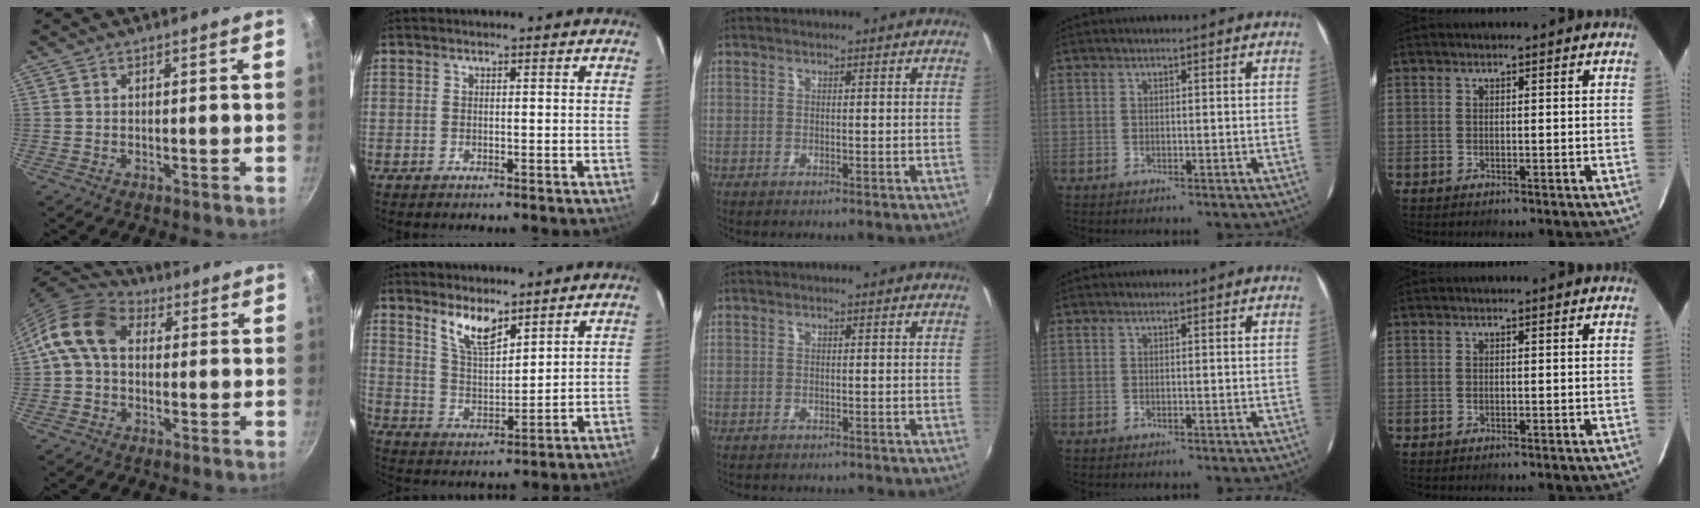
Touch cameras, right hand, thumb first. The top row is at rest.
{"thumb": {"total": 11.2, "force": [1.7, 8.2, 7.4], "torque": [-0.115, 0.024, 0.009]}, "index": {"total": 7.9, "force": [5.7, 2.5, 4.9], "torque": [-0.089, -0.002, 0.115]}, "middle": {"total": 1.7, "force": [-1.5, 0.5, 0.4], "torque": [-0.013, -0.009, -0.021]}}